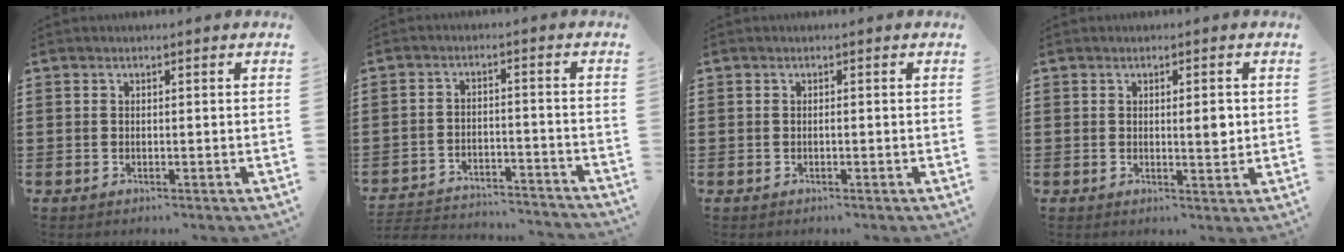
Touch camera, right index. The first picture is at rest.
{"total": 3.8, "force": [-3.8, 0.3, 0.4], "torque": [-0.013, 0.002, -0.080]}
{"total": 0.0}
{"total": 2.9, "force": [0.5, 0.8, 2.7], "torque": [-0.036, -0.002, 0.002]}